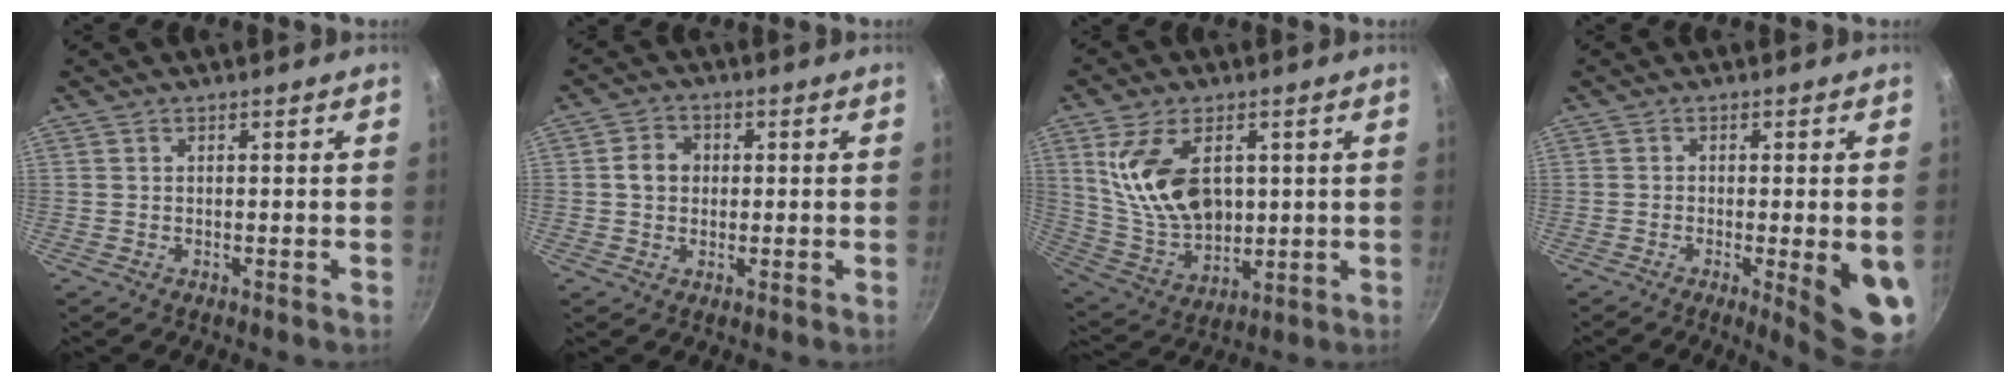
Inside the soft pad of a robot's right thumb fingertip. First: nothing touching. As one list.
[{"total": 4.6, "force": [0.4, 4.0, 2.3], "torque": [-0.018, 0.008, -0.001]}, {"total": 15.6, "force": [3.7, 9.6, 11.7], "torque": [-0.193, -0.026, 0.089]}, {"total": 10.1, "force": [-2.2, 2.0, 9.6], "torque": [-0.111, -0.002, -0.023]}]